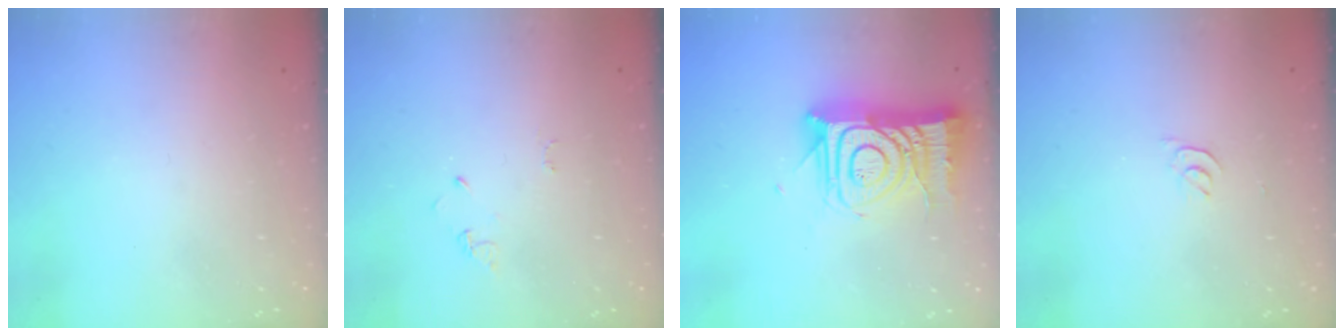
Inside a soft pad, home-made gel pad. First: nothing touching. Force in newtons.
{"total": 2.6, "press": 2.6, "slide": 0.4}
{"total": 16.7, "press": 16.6, "slide": 1.4}
{"total": 3.3, "press": 3.2, "slide": 0.5}